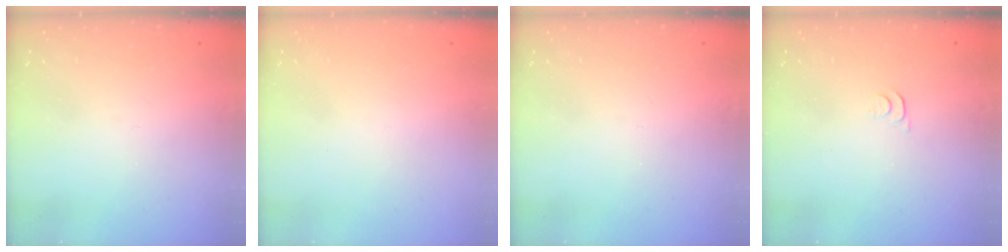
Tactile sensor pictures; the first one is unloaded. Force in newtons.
{"total": 1.7, "press": 1.7, "slide": 0.1}
{"total": 0.0}
{"total": 3.3, "press": 3.2, "slide": 0.4}